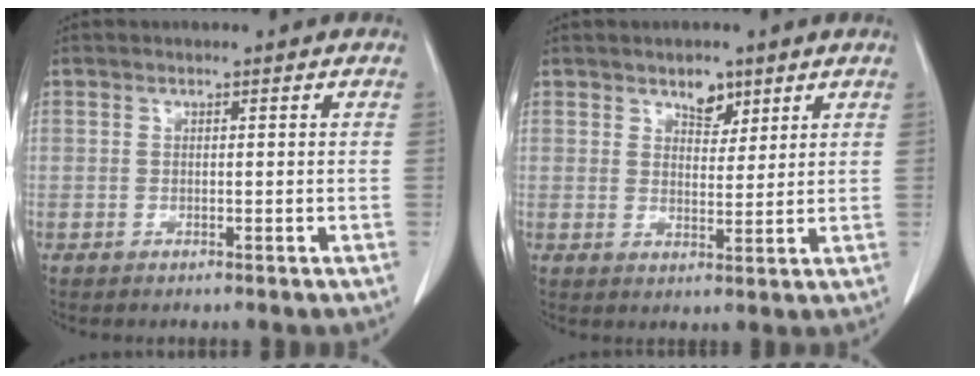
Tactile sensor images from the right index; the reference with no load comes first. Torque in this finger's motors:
{"motor_torque": [0.07, 0.06, 0.02, 0.00]}